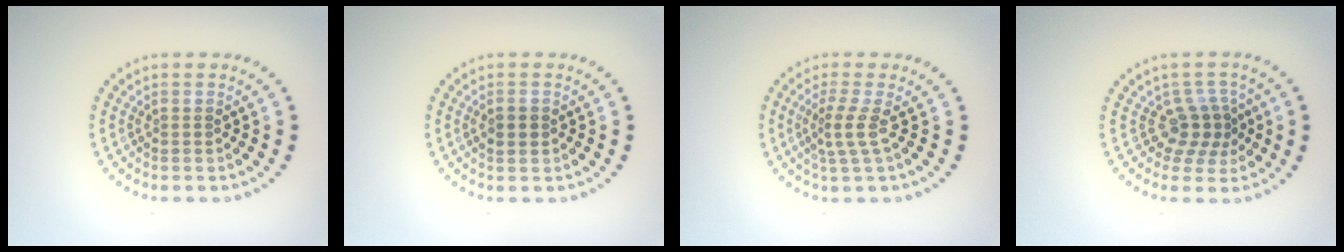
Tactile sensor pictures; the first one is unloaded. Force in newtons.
{"total": 1.3, "press": 1.3, "slide": 0.1}
{"total": 2.3, "press": 1.5, "slide": 1.8}
{"total": 2.9, "press": 2.2, "slide": 1.9}